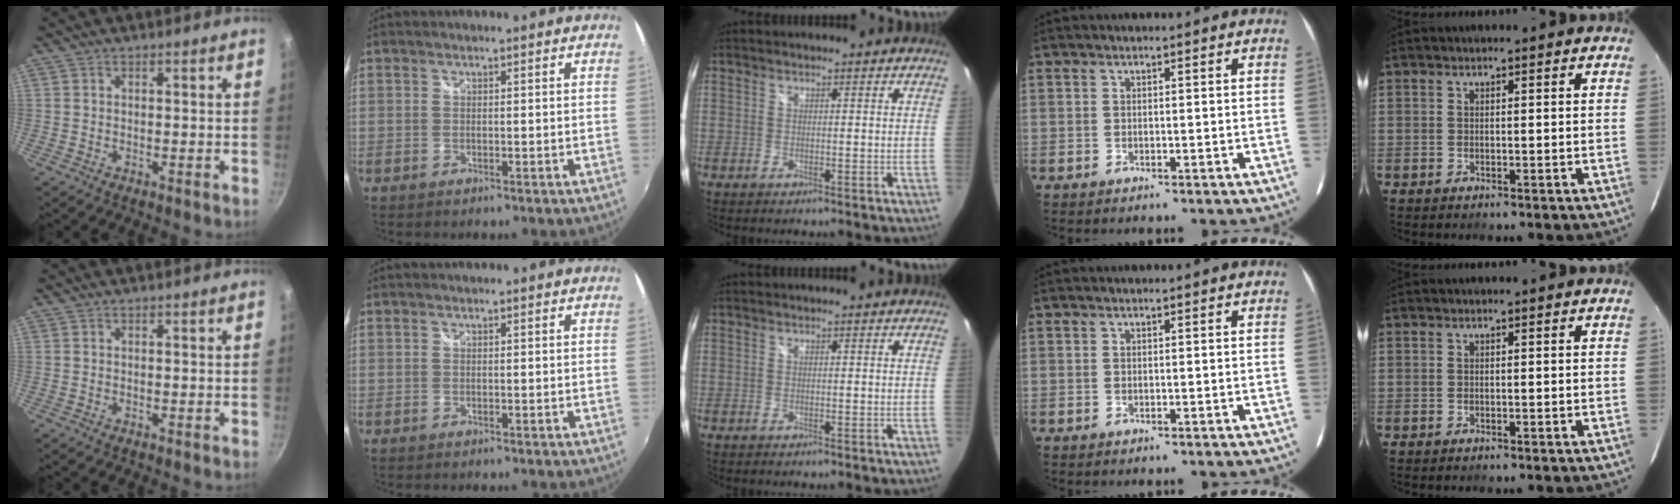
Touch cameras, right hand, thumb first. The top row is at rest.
{}